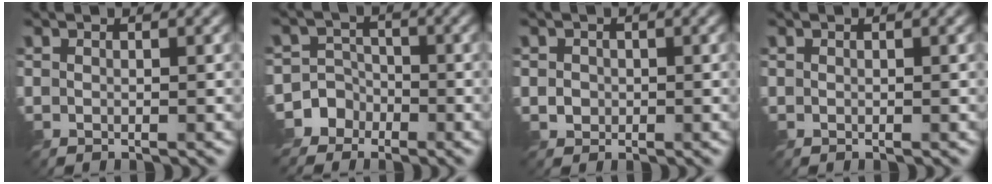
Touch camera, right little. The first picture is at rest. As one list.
[{"total": 6.1, "force": [-4.0, 4.6, 0.1], "torque": [0.016, -0.007, -0.085]}, {"total": 1.2, "force": [0.0, 1.2, 0.3], "torque": [0.002, -0.005, 0.001]}, {"total": 0.0}]